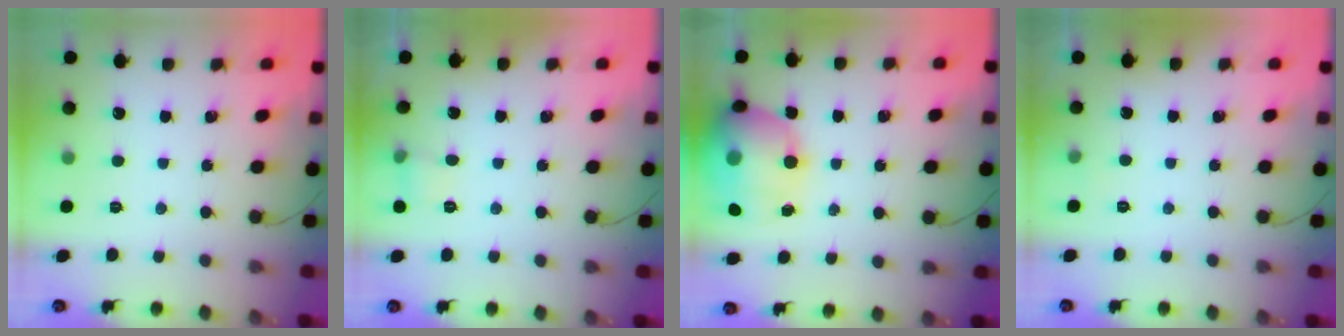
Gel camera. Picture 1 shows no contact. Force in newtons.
{"total": 5.5, "press": 5.2, "slide": 1.6}
{"total": 16.6, "press": 16.5, "slide": 1.7}
{"total": 6.6, "press": 1.7, "slide": 6.4}